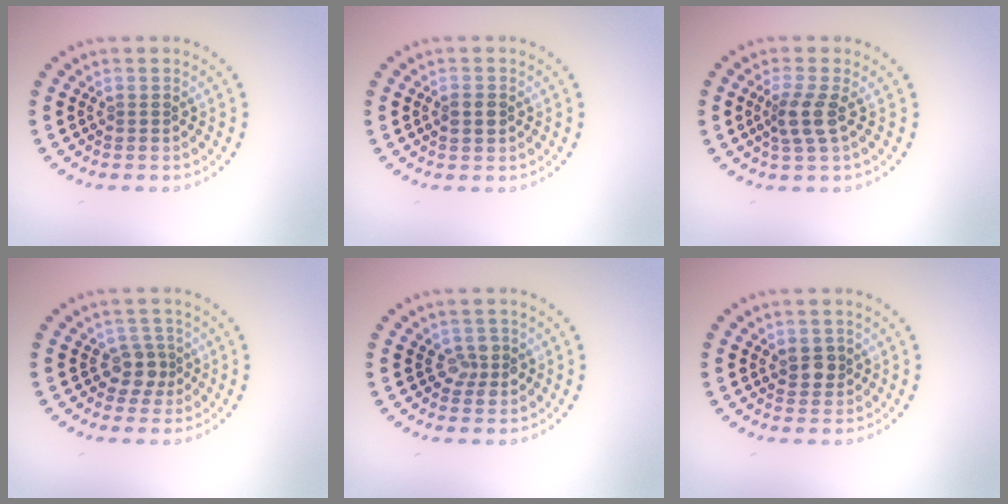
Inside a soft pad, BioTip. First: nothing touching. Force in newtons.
{"total": 1.4, "press": 1.4, "slide": 0.1}
{"total": 2.5, "press": 2.0, "slide": 1.6}
{"total": 2.4, "press": 1.9, "slide": 1.4}
{"total": 1.9, "press": 1.9, "slide": 0.5}
{"total": 1.8, "press": 1.8, "slide": 0.5}